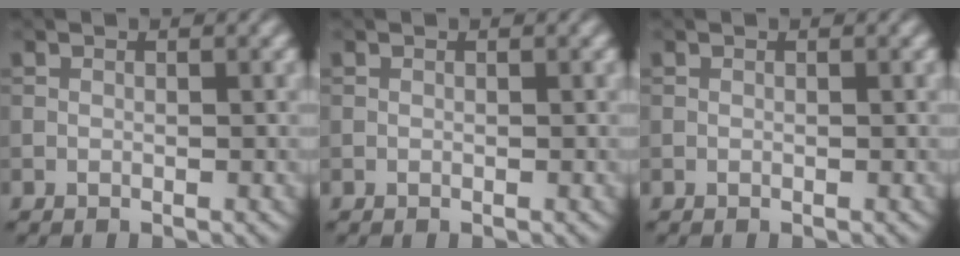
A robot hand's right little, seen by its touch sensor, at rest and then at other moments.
{"total": 0.0}
{"total": 0.0}